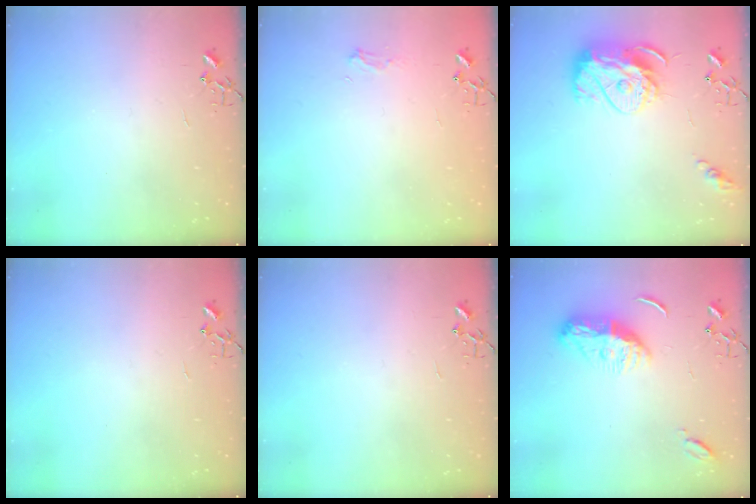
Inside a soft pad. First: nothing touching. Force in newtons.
{"total": 5.9, "press": 5.9, "slide": 0.6}
{"total": 13.8, "press": 13.7, "slide": 1.2}
{"total": 0.0}
{"total": 0.0}
{"total": 10.8, "press": 10.7, "slide": 1.1}